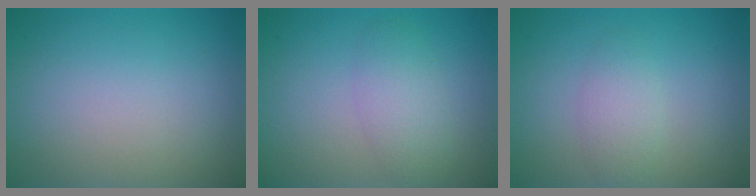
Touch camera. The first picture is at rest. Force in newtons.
{"total": 2.8, "press": 2.8, "slide": 0.1}
{"total": 2.0, "press": 2.0, "slide": 0.0}